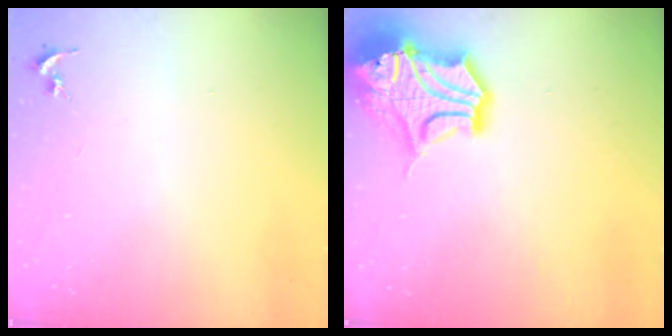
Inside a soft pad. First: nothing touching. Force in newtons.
{"total": 16.9, "press": 16.7, "slide": 2.3}